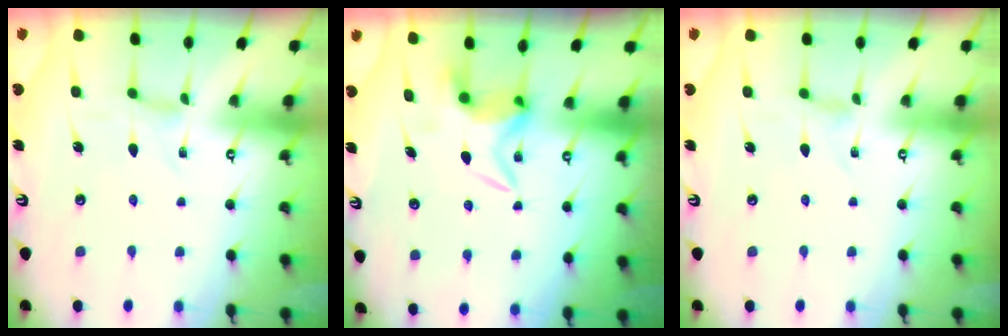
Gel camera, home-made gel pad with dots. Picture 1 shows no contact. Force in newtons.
{"total": 6.5, "press": 6.5, "slide": 0.6}
{"total": 0.0}